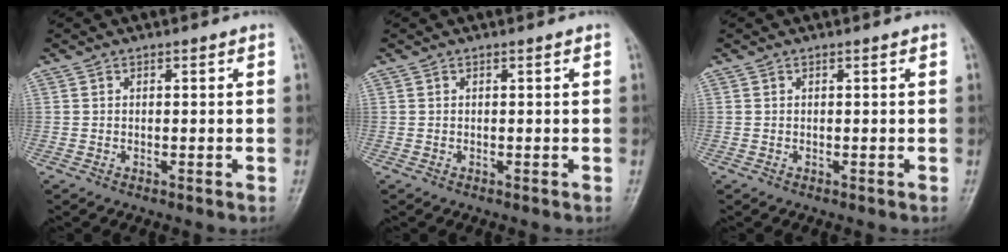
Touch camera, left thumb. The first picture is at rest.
{"total": 0.0}
{"total": 0.0}